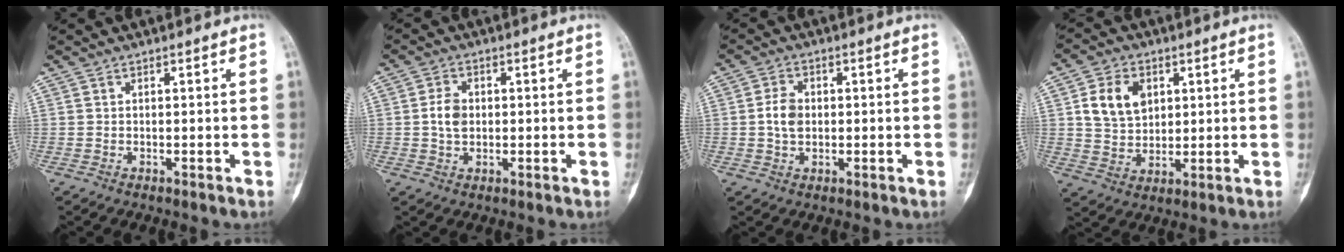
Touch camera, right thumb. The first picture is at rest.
{"total": 4.4, "force": [0.2, 3.1, 3.0], "torque": [-0.051, 0.004, 0.002]}
{"total": 4.6, "force": [0.1, 3.3, 3.3], "torque": [-0.056, 0.006, 0.000]}
{"total": 9.4, "force": [2.9, 7.0, 5.6], "torque": [-0.081, -0.009, 0.057]}